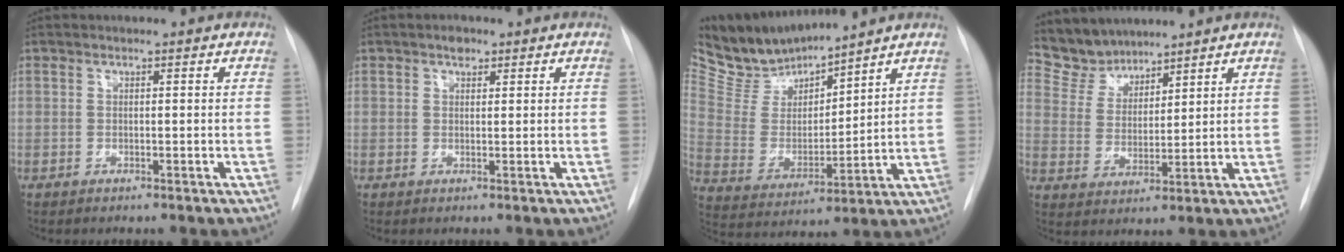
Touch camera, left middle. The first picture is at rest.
{"total": 1.6, "force": [1.0, 0.9, 0.7], "torque": [-0.012, 0.002, 0.014]}
{"total": 11.0, "force": [10.7, 1.4, 2.1], "torque": [-0.058, -0.001, 0.226]}
{"total": 6.5, "force": [6.2, 2.0, 0.1], "torque": [-0.008, 0.006, 0.134]}